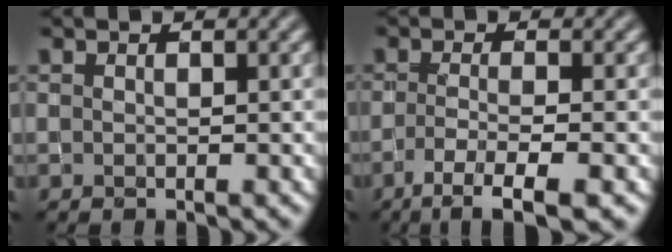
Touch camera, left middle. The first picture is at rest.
{"total": 4.3, "force": [-2.3, 0.9, 3.5], "torque": [-0.063, -0.001, -0.047]}